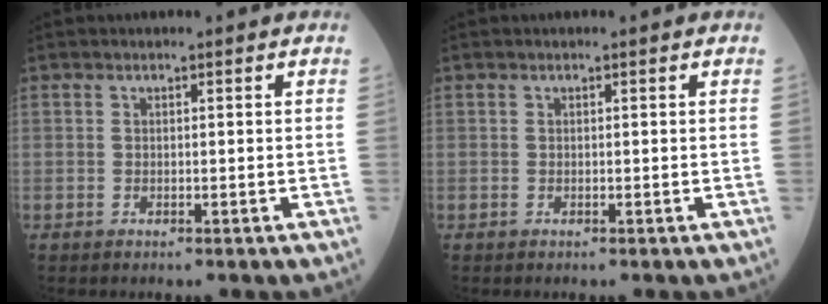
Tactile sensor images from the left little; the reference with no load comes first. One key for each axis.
{"total": 0.0}